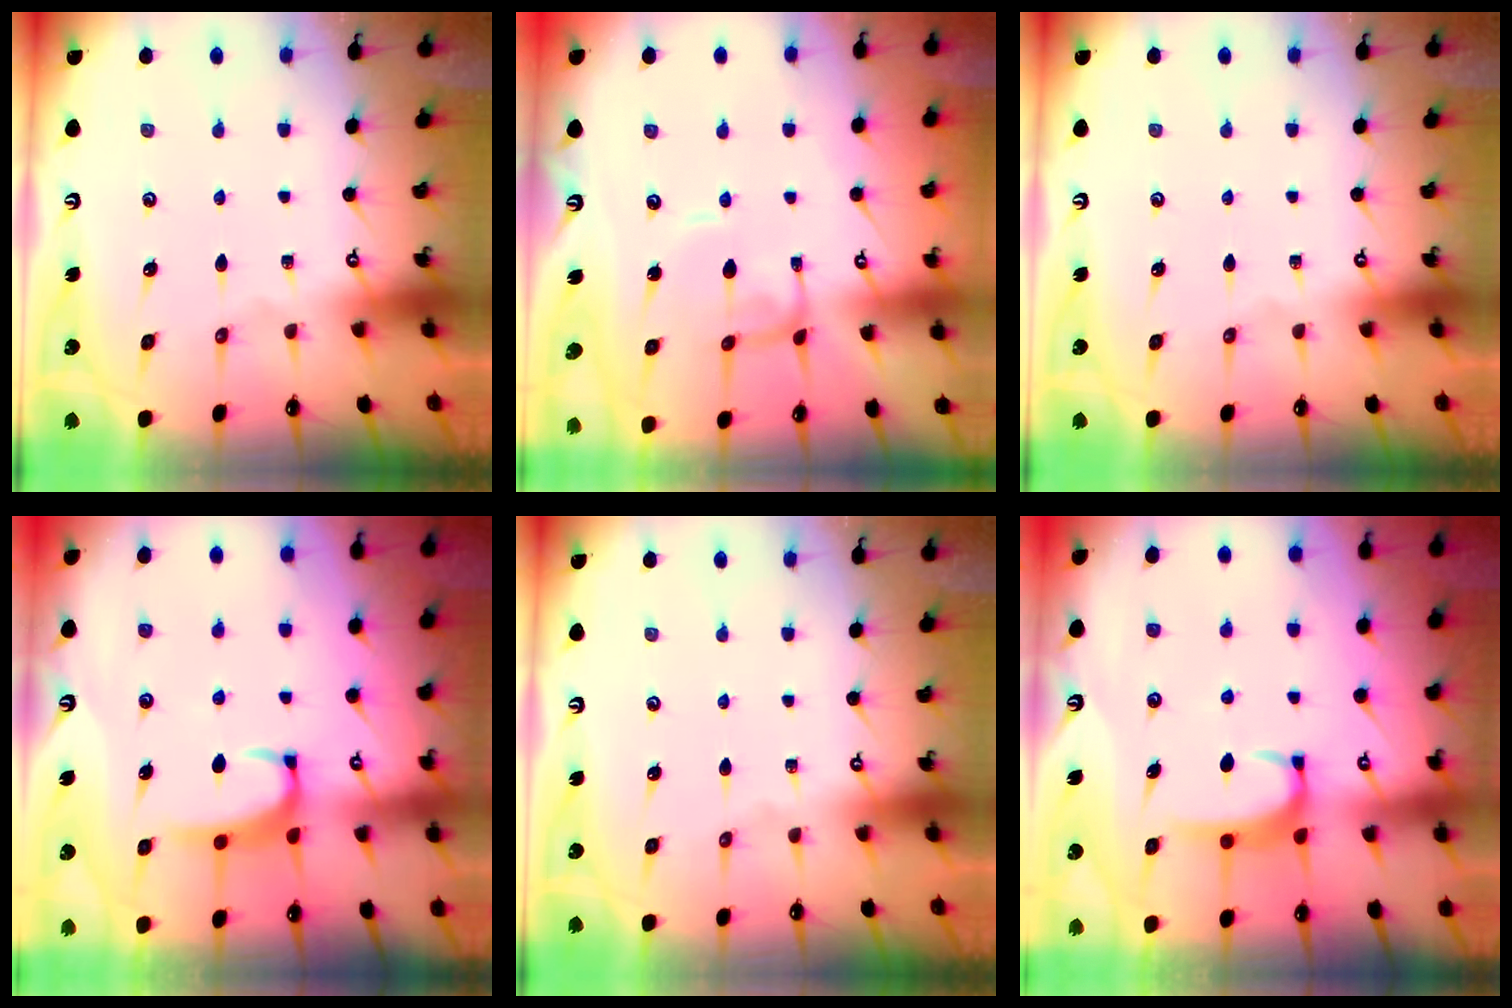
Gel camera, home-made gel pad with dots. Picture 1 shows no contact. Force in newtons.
{"total": 1.4, "press": 1.3, "slide": 0.3}
{"total": 0.0}
{"total": 2.3, "press": 2.3, "slide": 0.6}
{"total": 0.0}
{"total": 2.8, "press": 2.7, "slide": 0.4}